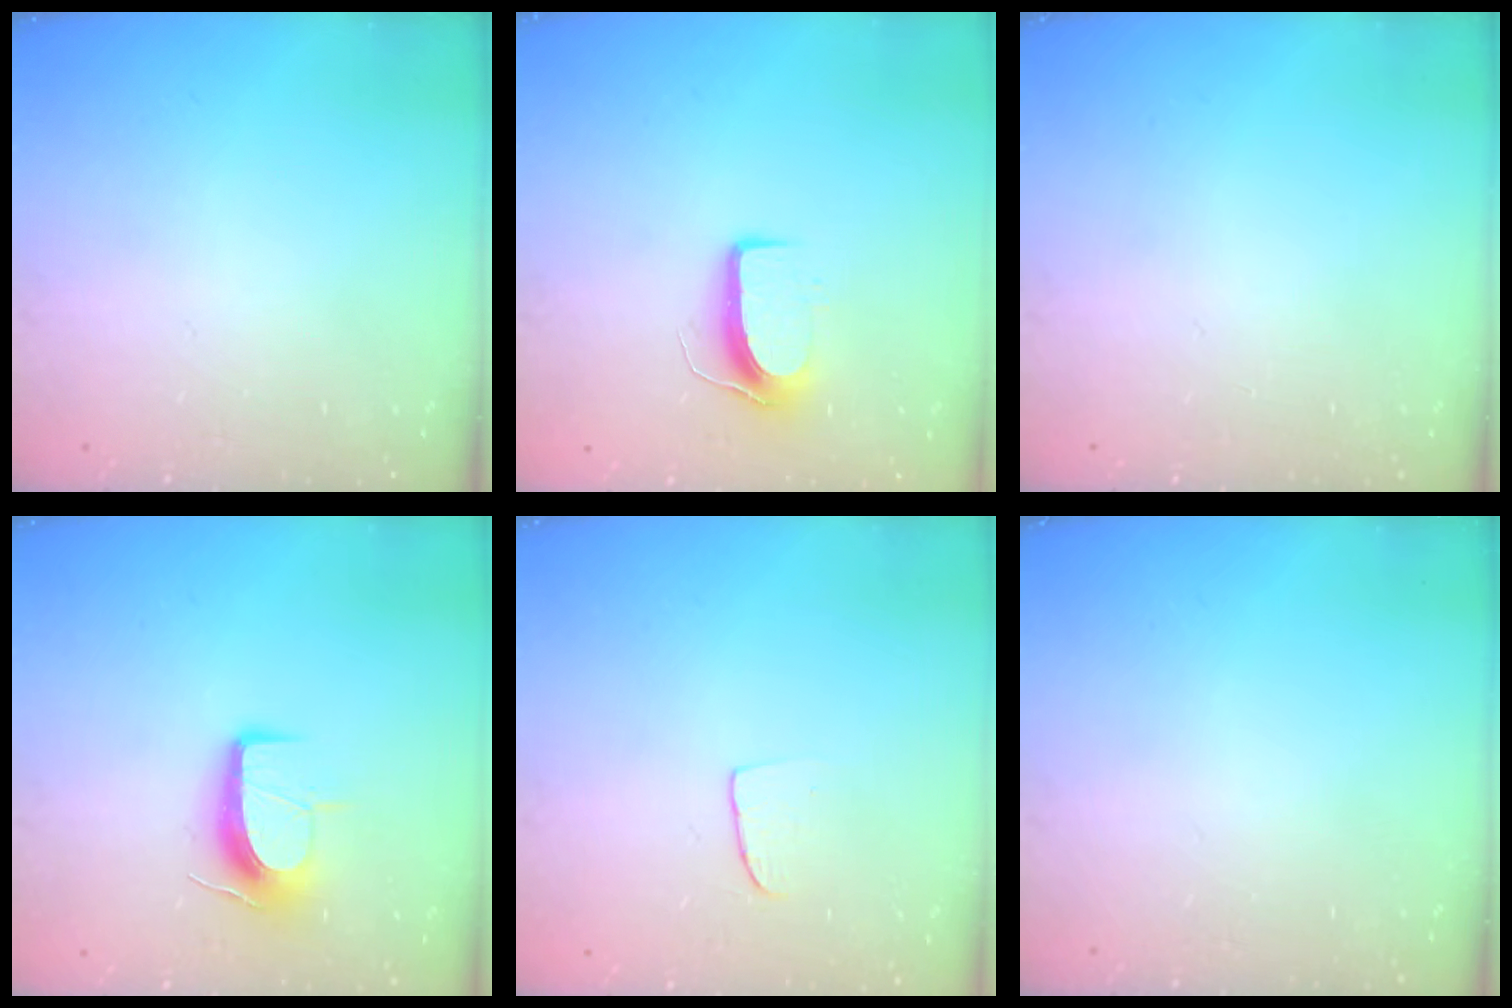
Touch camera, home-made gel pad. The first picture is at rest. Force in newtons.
{"total": 8.7, "press": 8.7, "slide": 0.7}
{"total": 0.0}
{"total": 10.3, "press": 10.3, "slide": 0.6}
{"total": 5.5, "press": 5.5, "slide": 0.3}
{"total": 0.0}